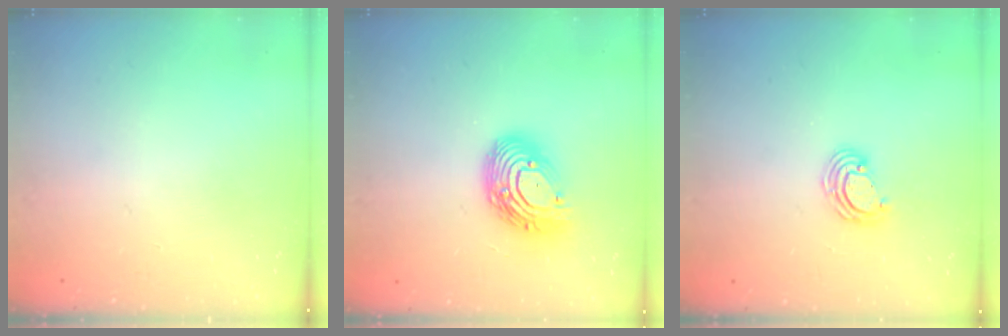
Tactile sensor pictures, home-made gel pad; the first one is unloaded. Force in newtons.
{"total": 13.7, "press": 13.7, "slide": 0.9}
{"total": 5.5, "press": 5.5, "slide": 0.2}